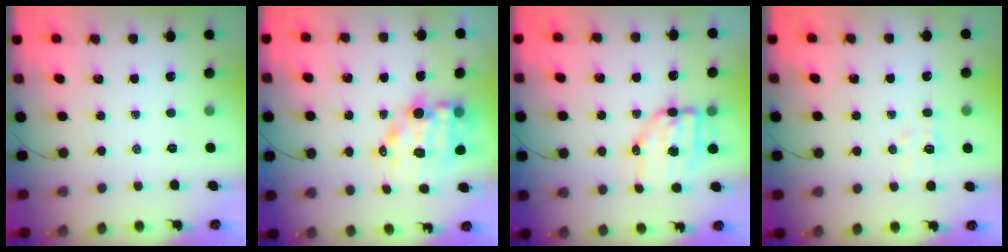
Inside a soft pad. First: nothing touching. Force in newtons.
{"total": 10.8, "press": 10.4, "slide": 3.0}
{"total": 7.8, "press": 7.7, "slide": 1.5}
{"total": 4.6, "press": 4.4, "slide": 1.1}